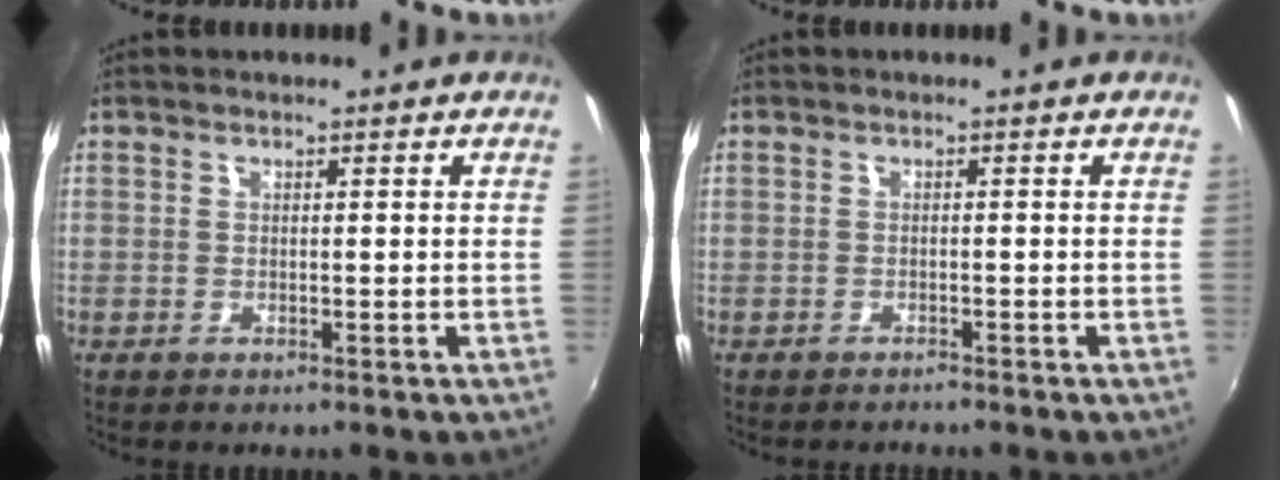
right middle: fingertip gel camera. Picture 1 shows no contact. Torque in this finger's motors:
{"motor_torque": [-0.19, -0.03, 0.03, 0.00]}